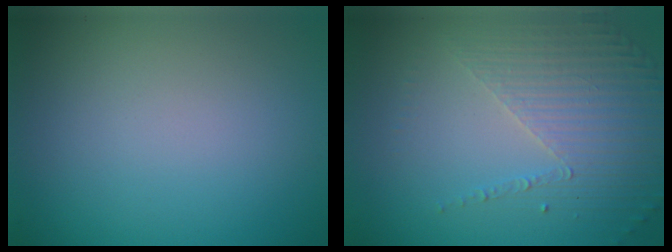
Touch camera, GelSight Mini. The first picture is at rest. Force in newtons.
{"total": 4.4, "press": 3.1, "slide": 3.2}